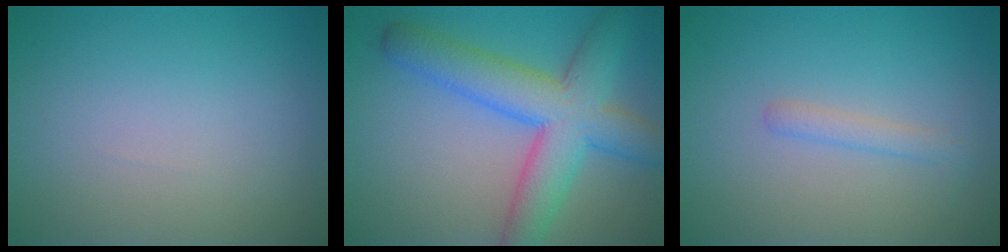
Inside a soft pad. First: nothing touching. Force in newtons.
{"total": 8.1, "press": 8.1, "slide": 0.1}
{"total": 1.4, "press": 1.4, "slide": 0.1}